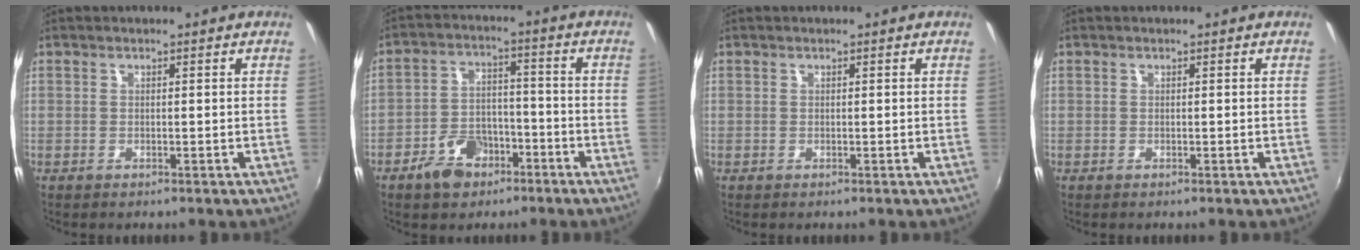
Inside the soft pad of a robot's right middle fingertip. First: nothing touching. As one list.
[{"total": 8.5, "force": [-5.4, 5.2, 4.0], "torque": [-0.088, 0.017, -0.084]}, {"total": 0.0}, {"total": 0.0}]